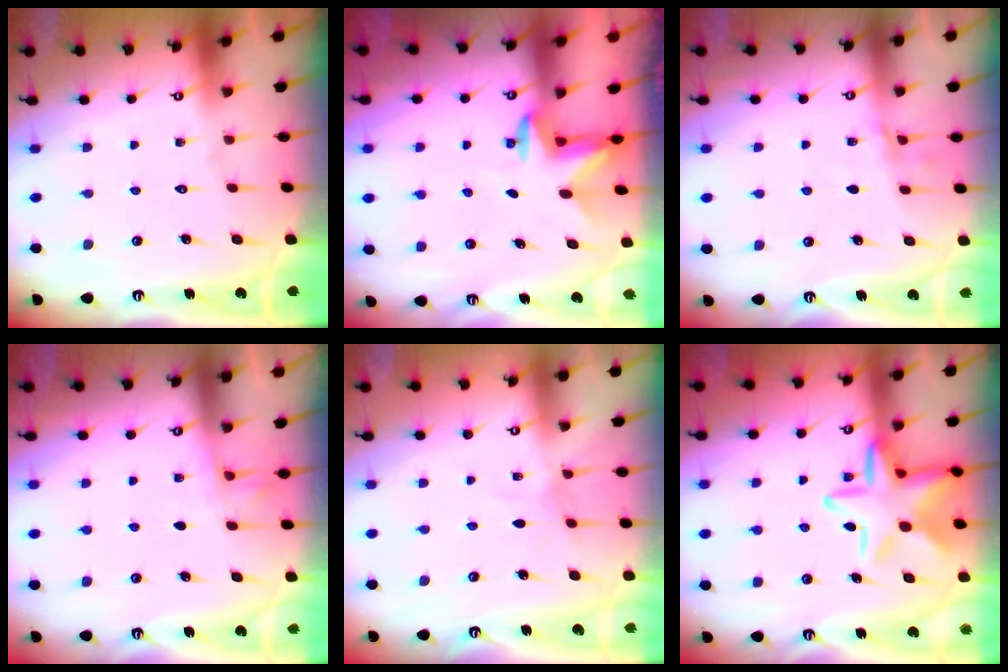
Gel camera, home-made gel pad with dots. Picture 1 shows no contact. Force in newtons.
{"total": 3.2, "press": 3.1, "slide": 0.7}
{"total": 5.0, "press": 4.8, "slide": 1.3}
{"total": 2.7, "press": 2.5, "slide": 1.2}
{"total": 3.0, "press": 2.9, "slide": 0.4}
{"total": 14.8, "press": 14.8, "slide": 1.1}